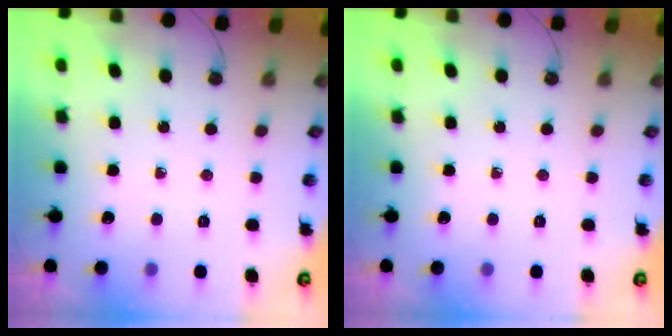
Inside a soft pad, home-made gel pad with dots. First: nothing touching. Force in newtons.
{"total": 0.0}